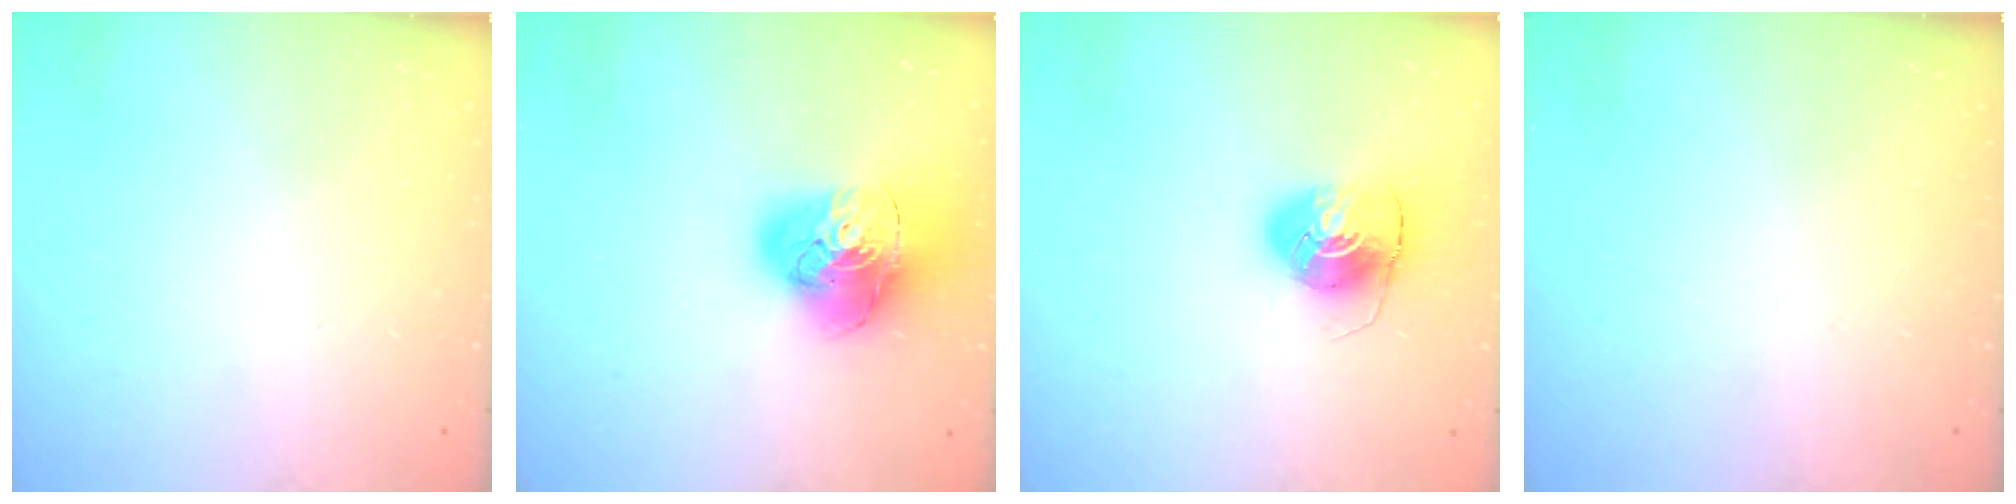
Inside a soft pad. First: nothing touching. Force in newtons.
{"total": 18.6, "press": 18.5, "slide": 2.0}
{"total": 8.5, "press": 8.5, "slide": 0.1}
{"total": 0.0}